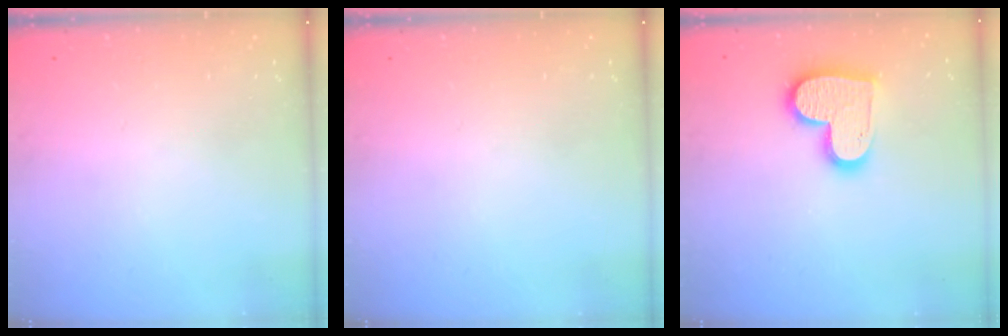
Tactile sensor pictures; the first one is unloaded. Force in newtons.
{"total": 0.0}
{"total": 13.9, "press": 13.9, "slide": 1.2}